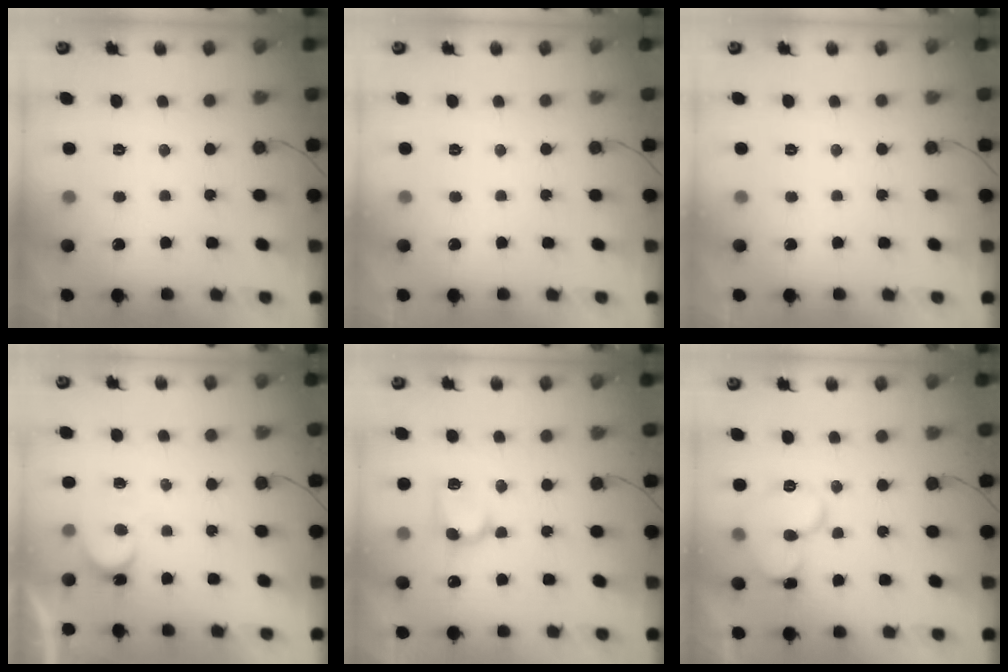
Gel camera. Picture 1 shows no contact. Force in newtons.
{"total": 0.0}
{"total": 0.0}
{"total": 5.6, "press": 5.6, "slide": 0.4}
{"total": 7.4, "press": 7.4, "slide": 0.3}
{"total": 12.6, "press": 12.6, "slide": 1.2}